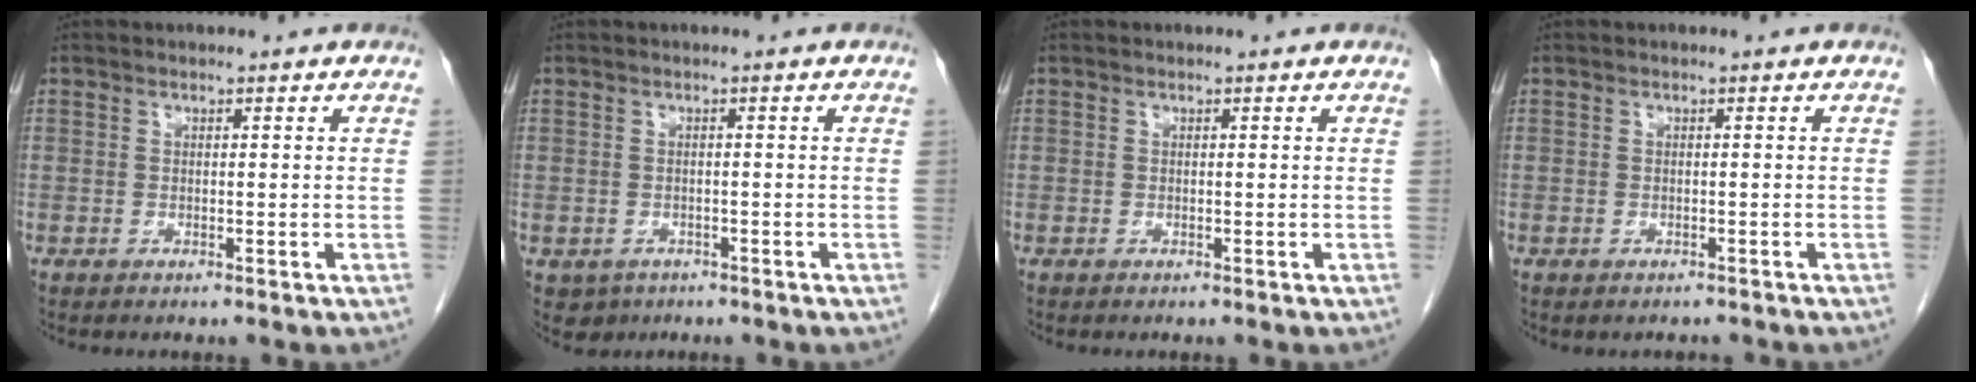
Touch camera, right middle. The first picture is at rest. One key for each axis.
{"total": 2.9, "fx": -1.6, "fy": 2.4, "fz": 0.5, "tx": -0.007, "ty": 0.003, "tz": -0.019}
{"total": 0.0}
{"total": 1.1, "fx": -0.9, "fy": 0.5, "fz": 0.1, "tx": -0.006, "ty": 0.000, "tz": -0.013}